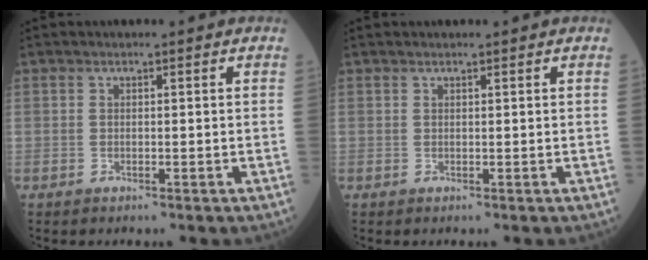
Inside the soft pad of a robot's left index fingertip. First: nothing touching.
{"total": 0.8, "force": [0.8, 0.1, 0.2], "torque": [-0.003, 0.014, 0.015]}